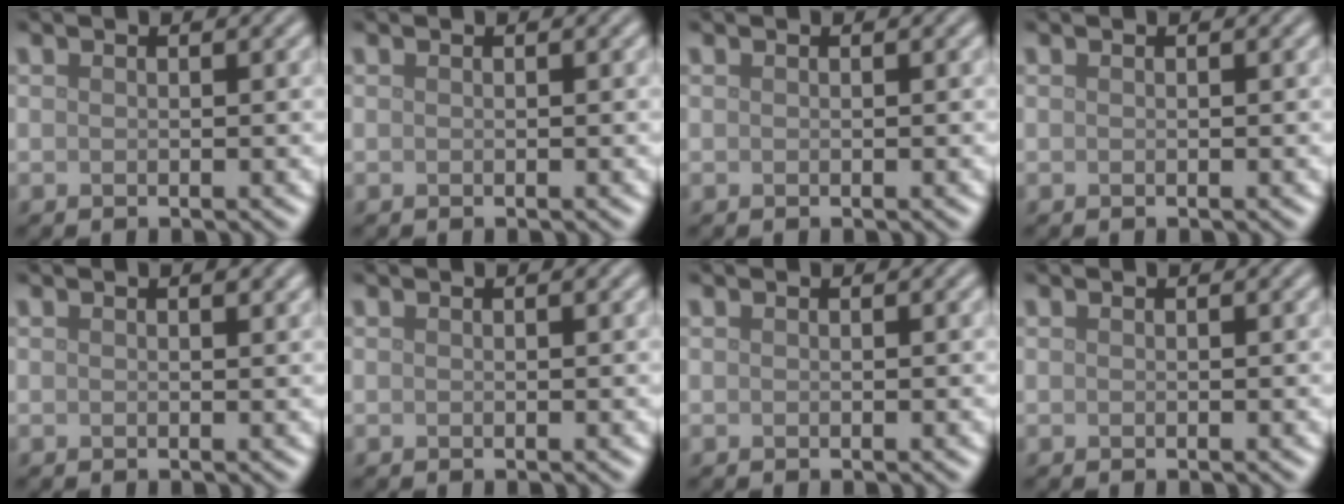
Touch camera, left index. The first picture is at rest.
{"total": 0.0}
{"total": 0.0}
{"total": 0.0}
{"total": 0.6, "force": [0.3, 0.2, 0.5], "torque": [-0.005, 0.000, 0.006]}
{"total": 0.0}
{"total": 0.0}
{"total": 0.0}